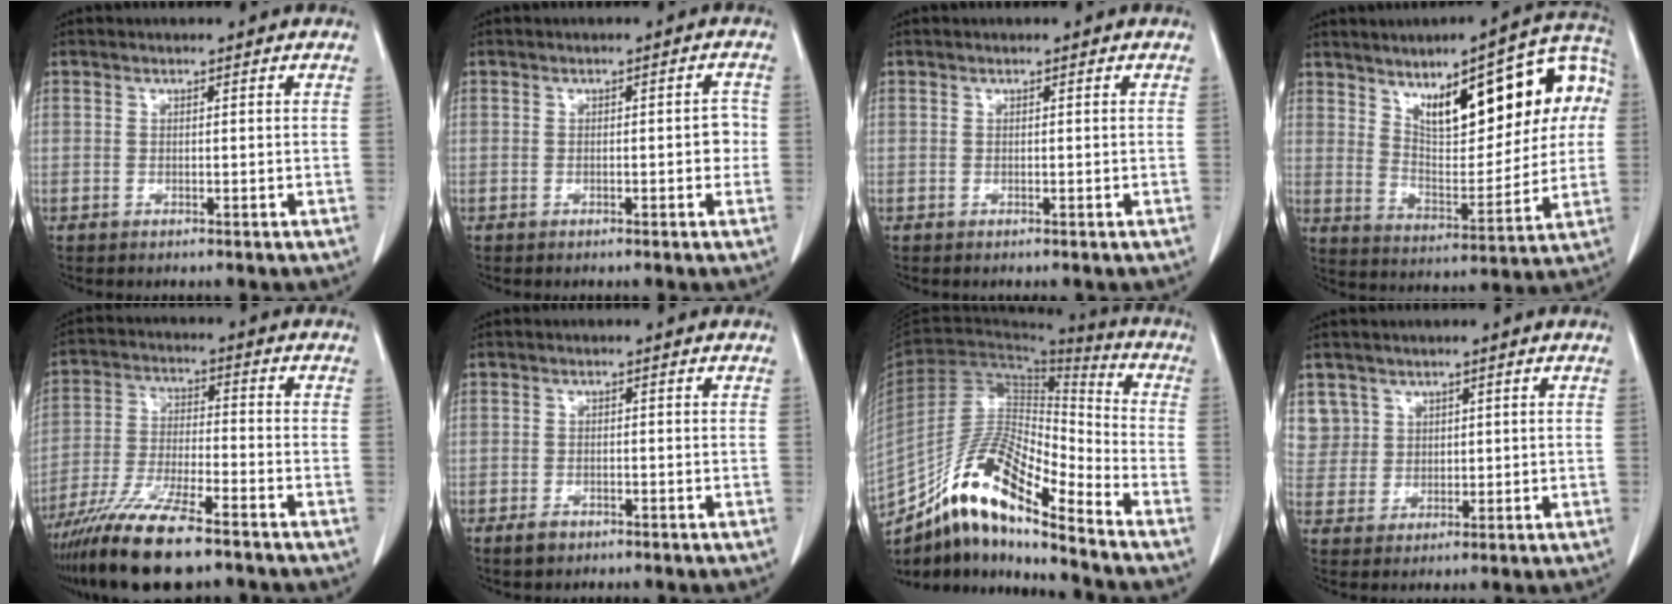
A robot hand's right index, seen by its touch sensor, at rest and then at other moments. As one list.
[{"total": 2.5, "force": [-0.2, 1.0, 2.3], "torque": [-0.023, 0.009, -0.004]}, {"total": 0.0}, {"total": 19.9, "force": [6.9, 6.6, 17.5], "torque": [-0.254, 0.032, 0.107]}, {"total": 13.4, "force": [-10.0, 2.0, 8.8], "torque": [-0.174, -0.034, -0.179]}, {"total": 2.0, "force": [-1.4, 1.1, 0.9], "torque": [-0.020, 0.000, -0.018]}, {"total": 16.8, "force": [-12.7, 2.6, 10.6], "torque": [-0.197, 0.018, -0.228]}, {"total": 5.3, "force": [3.0, 4.4, -0.3], "torque": [0.018, 0.004, 0.062]}]